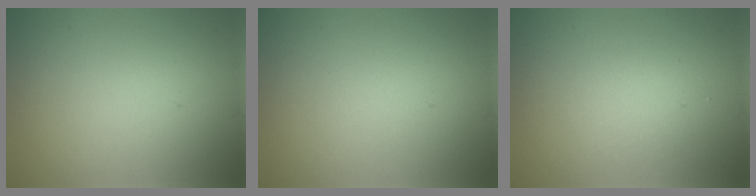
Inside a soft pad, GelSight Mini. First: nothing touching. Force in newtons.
{"total": 0.0}
{"total": 1.6, "press": 1.6, "slide": 0.1}